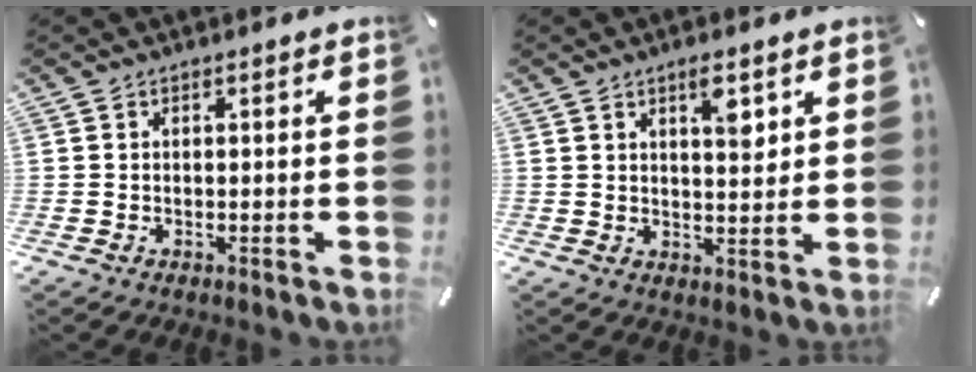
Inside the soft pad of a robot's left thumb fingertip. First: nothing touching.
{"total": 5.6, "force": [3.0, 2.1, 4.2], "torque": [-0.041, -0.020, 0.041]}